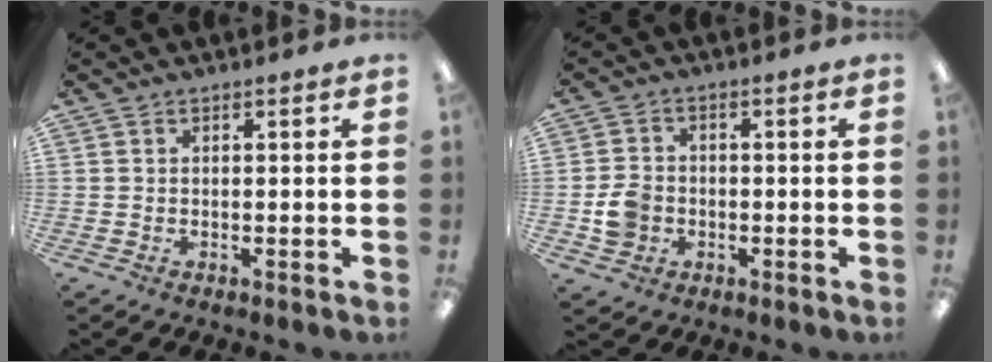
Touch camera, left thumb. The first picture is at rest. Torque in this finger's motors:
{"motor_torque": [-0.12, 0.16, 0.08, -0.08, 0.01]}